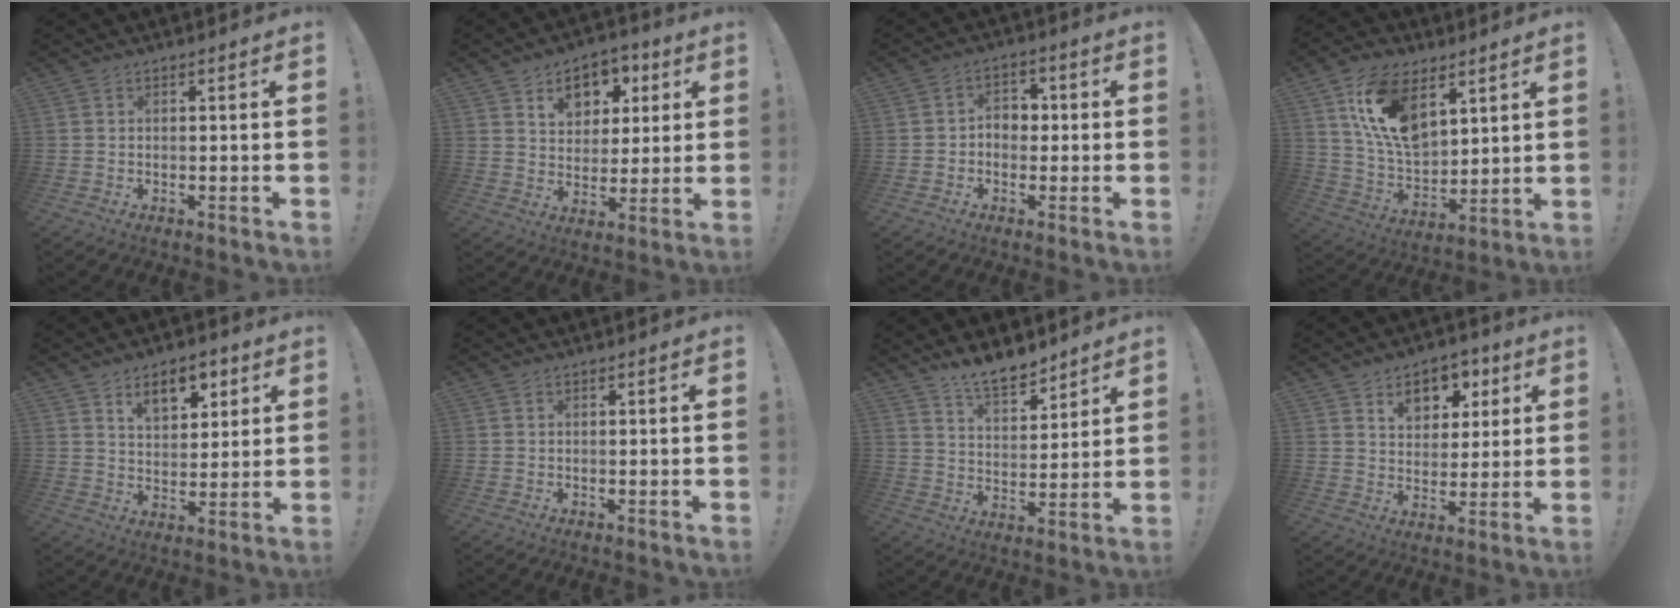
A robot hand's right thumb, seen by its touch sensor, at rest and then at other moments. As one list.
[{"total": 10.2, "force": [5.2, 7.6, 4.3], "torque": [-0.051, -0.029, 0.095]}, {"total": 5.2, "force": [-0.6, 4.1, 3.1], "torque": [-0.052, 0.011, -0.011]}, {"total": 17.0, "force": [8.4, 10.2, 10.7], "torque": [-0.220, -0.039, 0.156]}, {"total": 10.3, "force": [5.7, 6.0, 6.2], "torque": [-0.081, -0.017, 0.101]}, {"total": 0.0}, {"total": 9.9, "force": [8.5, 3.8, 3.4], "torque": [-0.049, -0.063, 0.160]}, {"total": 10.0, "force": [5.4, 7.1, 4.6], "torque": [-0.053, -0.028, 0.098]}]